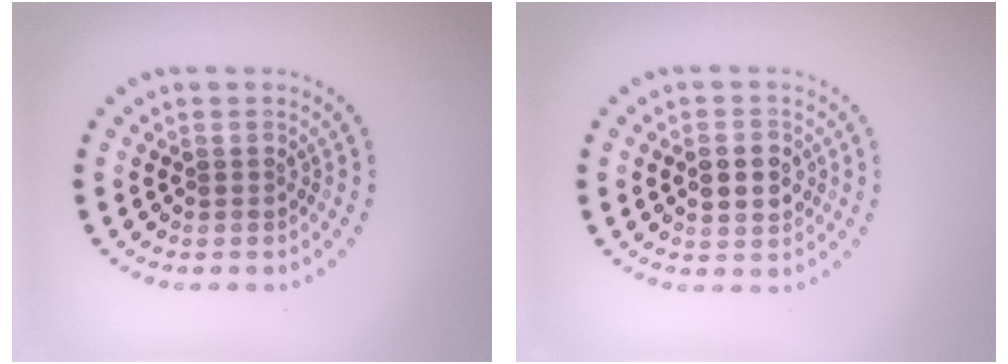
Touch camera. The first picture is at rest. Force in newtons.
{"total": 3.1, "press": 3.1, "slide": 0.1}